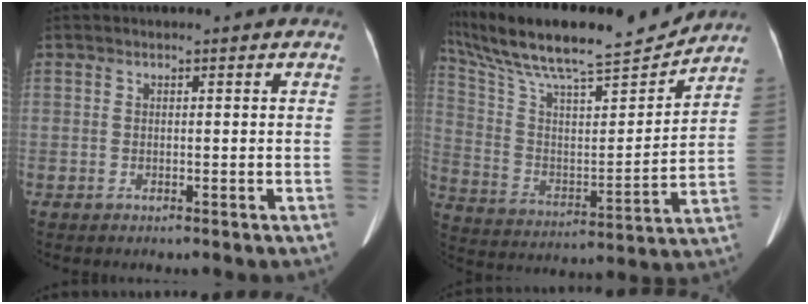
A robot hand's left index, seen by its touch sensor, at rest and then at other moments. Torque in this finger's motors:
{"motor_torque": [0.75, -1.39, 0.34, 0.14]}